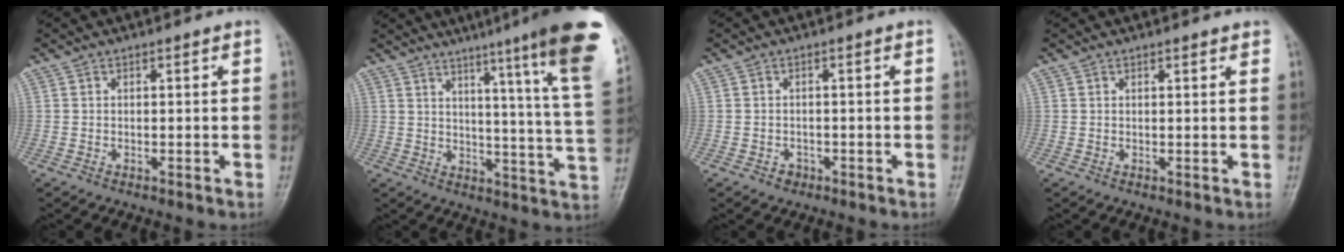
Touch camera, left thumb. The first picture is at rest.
{"total": 21.4, "force": [14.3, 0.5, 15.9], "torque": [-0.190, -0.087, 0.172]}
{"total": 1.5, "force": [-0.8, 1.2, 0.3], "torque": [-0.001, 0.010, -0.011]}
{"total": 1.2, "force": [0.9, 0.2, 0.7], "torque": [-0.006, -0.001, 0.009]}